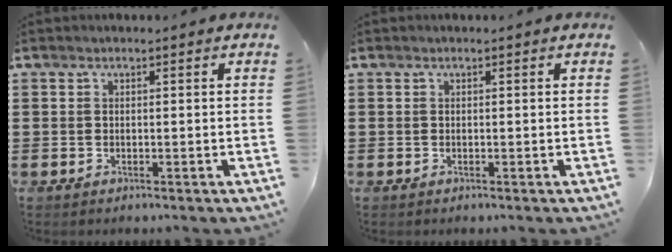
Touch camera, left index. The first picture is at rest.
{"total": 0.0}